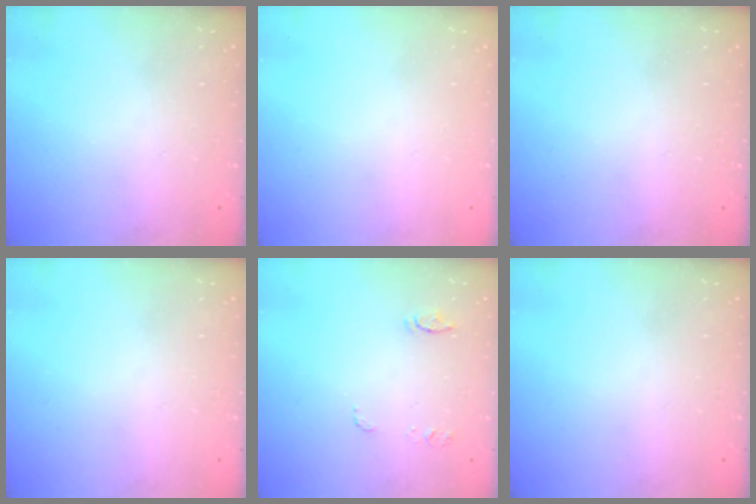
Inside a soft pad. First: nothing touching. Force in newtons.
{"total": 0.0}
{"total": 0.0}
{"total": 0.0}
{"total": 6.9, "press": 6.9, "slide": 0.5}
{"total": 0.0}